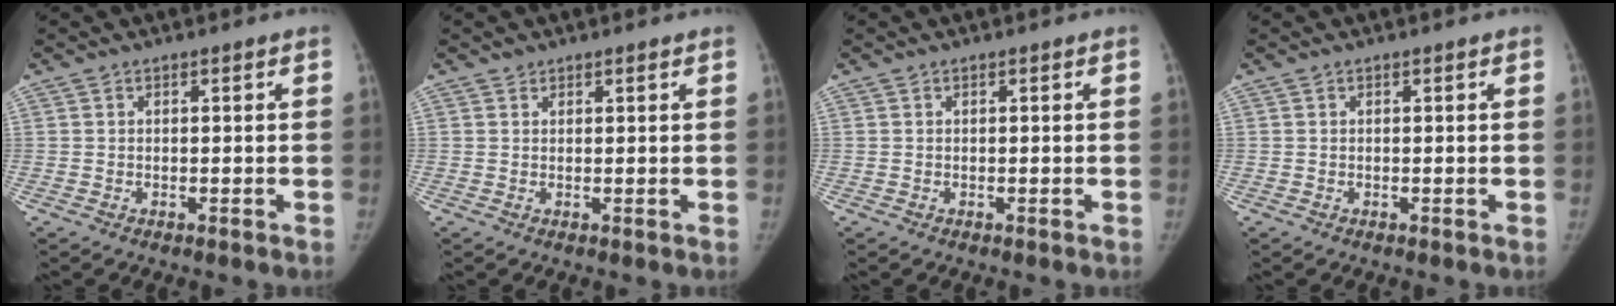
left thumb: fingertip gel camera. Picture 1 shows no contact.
{"total": 1.0, "force": [0.8, 0.6, 0.0], "torque": [0.010, -0.006, 0.010]}
{"total": 0.0}
{"total": 0.0}